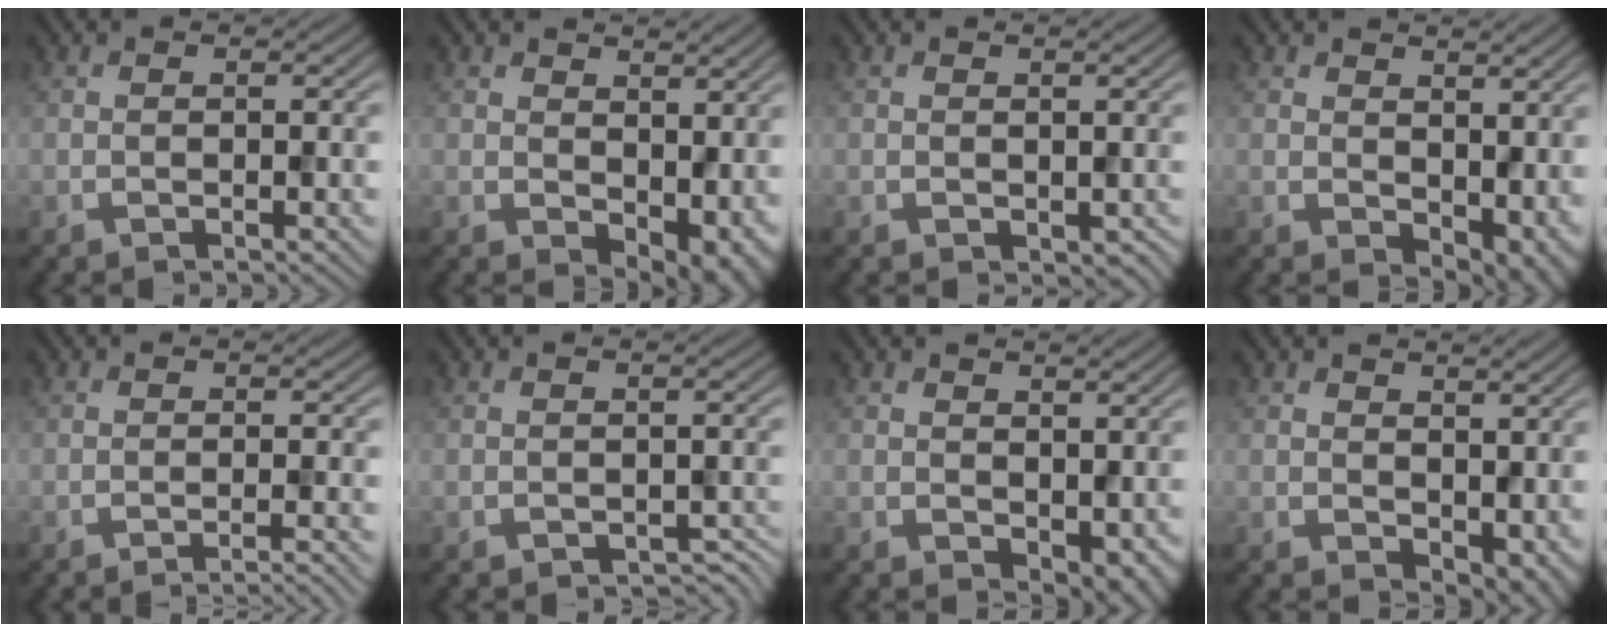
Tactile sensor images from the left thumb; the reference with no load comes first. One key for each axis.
{"total": 7.4, "fx": 0.8, "fy": 4.8, "fz": 5.6, "tx": -0.084, "ty": -0.025, "tz": 0.030}
{"total": 0.8, "fx": 0.2, "fy": 0.6, "fz": 0.5, "tx": -0.008, "ty": -0.005, "tz": 0.008}
{"total": 7.2, "fx": 1.1, "fy": 4.9, "fz": 5.2, "tx": -0.084, "ty": -0.027, "tz": 0.037}
{"total": 2.7, "fx": -1.9, "fy": 0.3, "fz": 1.9, "tx": -0.018, "ty": 0.004, "tz": -0.043}
{"total": 1.8, "fx": -1.5, "fy": 0.8, "fz": 0.7, "tx": -0.008, "ty": -0.008, "tz": -0.017}
{"total": 3.3, "fx": 0.6, "fy": 2.2, "fz": 2.5, "tx": -0.039, "ty": -0.011, "tz": 0.015}
{"total": 5.2, "fx": 1.2, "fy": 3.4, "fz": 3.7, "tx": -0.066, "ty": -0.022, "tz": 0.033}